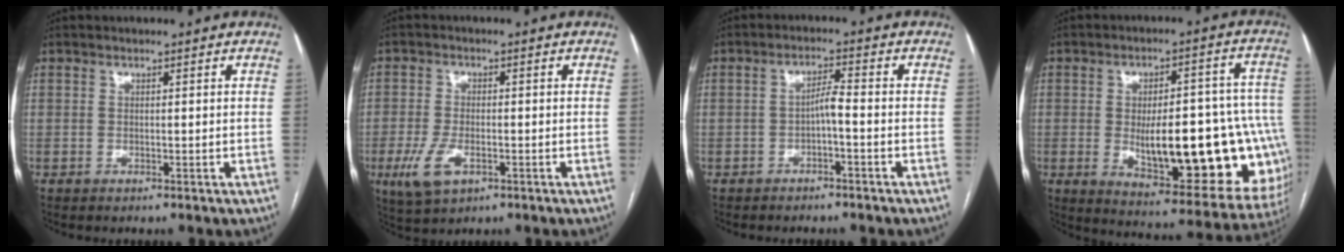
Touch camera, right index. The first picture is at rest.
{"total": 6.2, "force": [-2.4, 3.2, 4.7], "torque": [-0.105, -0.007, -0.038]}
{"total": 2.8, "force": [-1.1, 0.3, 2.6], "torque": [-0.044, 0.010, -0.018]}
{"total": 25.5, "force": [-3.9, 8.5, 23.7], "torque": [-0.234, 0.022, -0.024]}